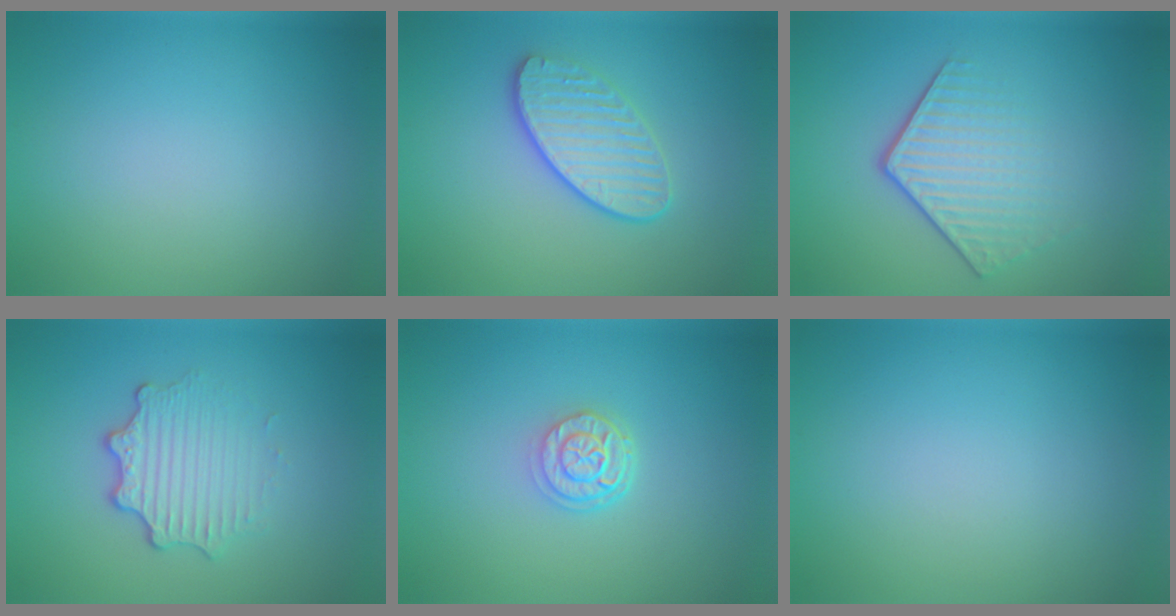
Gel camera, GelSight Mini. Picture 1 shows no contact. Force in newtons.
{"total": 3.4, "press": 3.1, "slide": 1.4}
{"total": 4.4, "press": 2.9, "slide": 3.3}
{"total": 3.4, "press": 2.6, "slide": 2.2}
{"total": 2.9, "press": 2.3, "slide": 1.8}
{"total": 0.0}